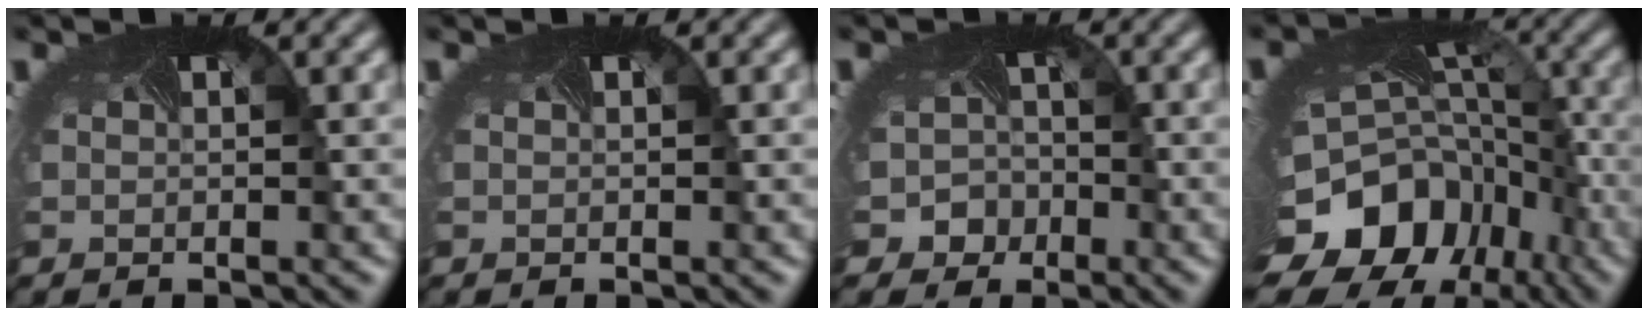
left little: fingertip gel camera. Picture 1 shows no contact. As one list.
[{"total": 0.0}, {"total": 4.6, "force": [-2.7, 3.7, 0.6], "torque": [0.009, -0.013, -0.038]}, {"total": 14.4, "force": [-8.1, 10.4, 5.9], "torque": [-0.141, -0.036, -0.119]}]